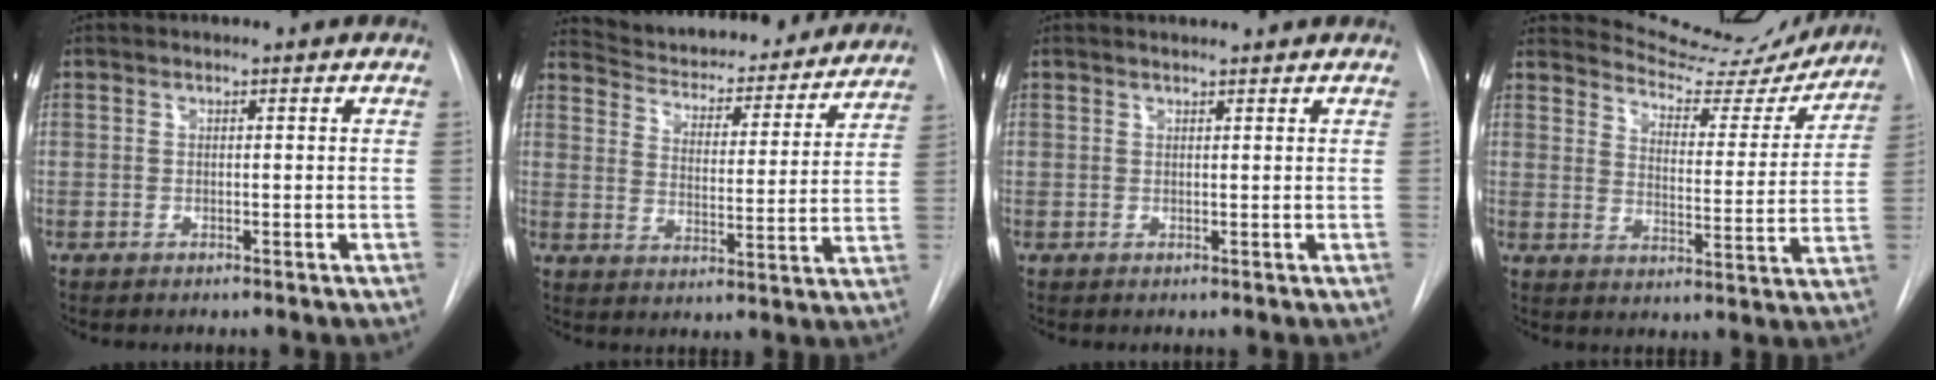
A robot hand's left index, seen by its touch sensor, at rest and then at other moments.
{"total": 21.8, "force": [20.2, 5.0, 6.5], "torque": [-0.096, -0.029, 0.261]}
{"total": 0.0}
{"total": 14.2, "force": [13.9, 2.5, 1.7], "torque": [-0.014, -0.049, 0.168]}